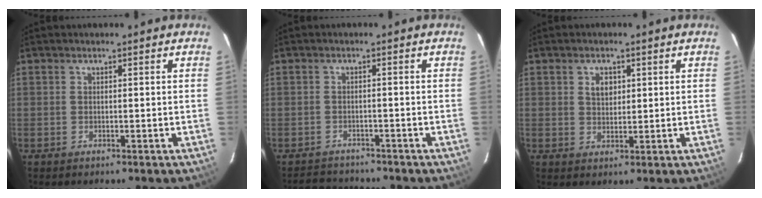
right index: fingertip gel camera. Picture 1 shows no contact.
{"total": 5.2, "force": [-4.8, 1.9, 0.4], "torque": [-0.019, 0.013, -0.073]}
{"total": 3.3, "force": [1.2, 2.3, 2.0], "torque": [-0.030, 0.006, 0.022]}